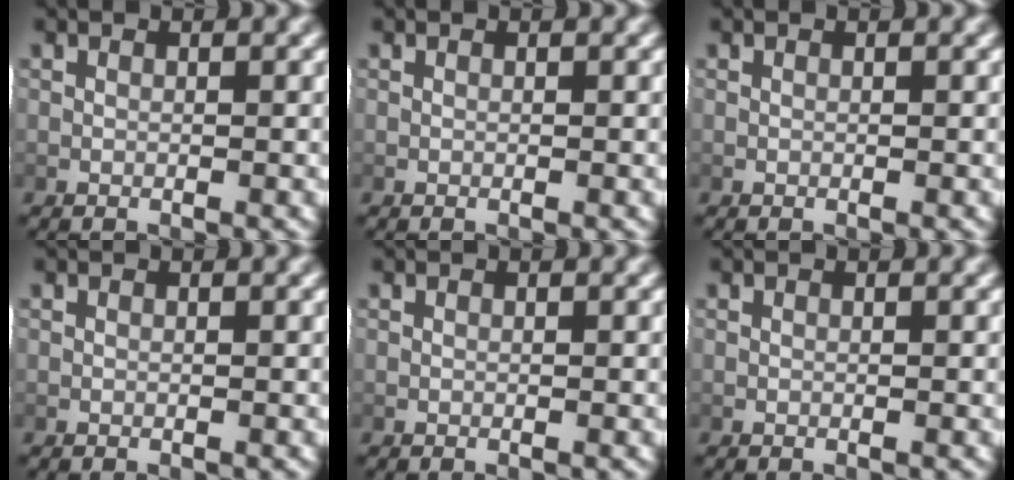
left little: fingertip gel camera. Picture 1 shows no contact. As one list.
[{"total": 0.0}, {"total": 0.0}, {"total": 0.0}, {"total": 0.0}, {"total": 0.0}]